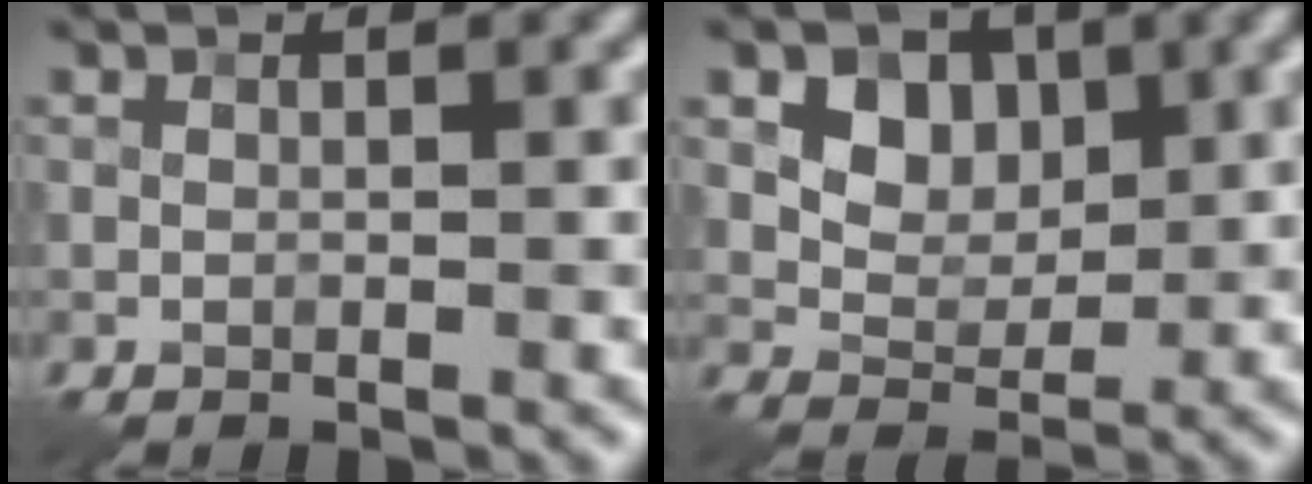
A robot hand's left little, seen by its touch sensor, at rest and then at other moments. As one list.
[{"total": 4.2, "force": [1.4, 3.2, 2.3], "torque": [-0.037, -0.009, 0.027]}]